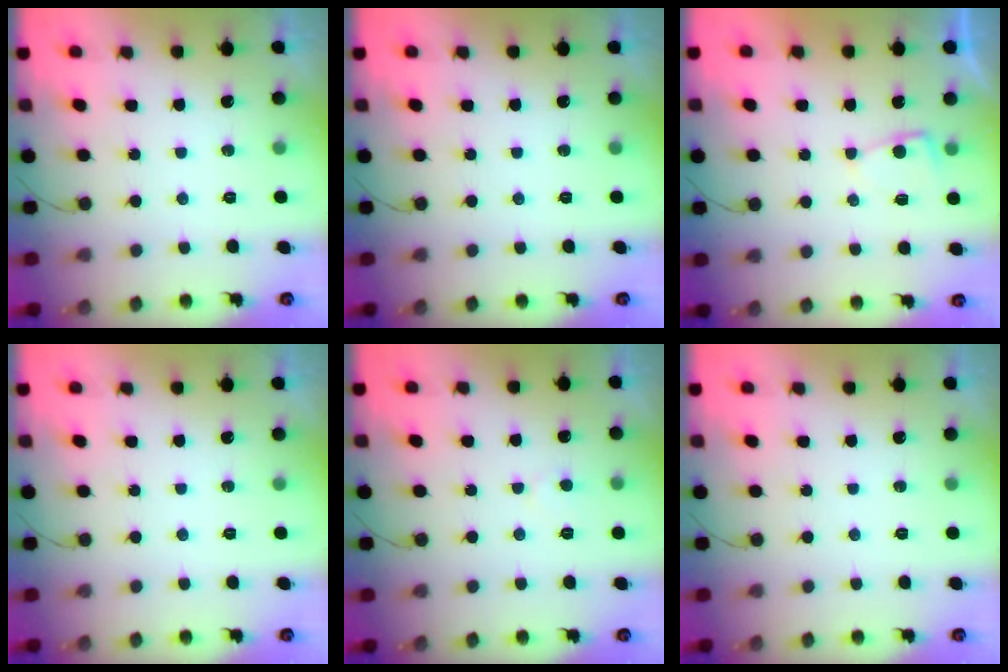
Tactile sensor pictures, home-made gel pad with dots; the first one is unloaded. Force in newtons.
{"total": 0.0}
{"total": 2.9, "press": 2.9, "slide": 0.3}
{"total": 0.0}
{"total": 3.0, "press": 3.0, "slide": 0.2}
{"total": 0.0}